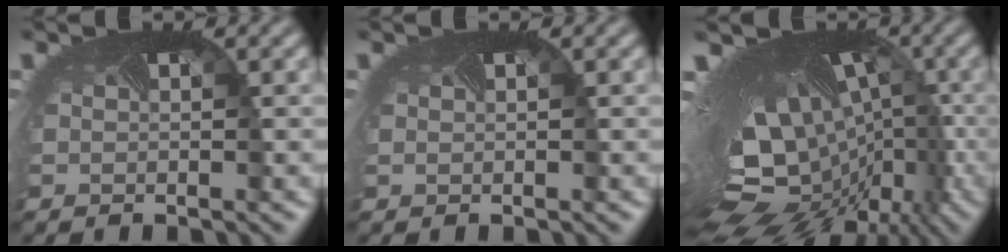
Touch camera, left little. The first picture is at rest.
{"total": 0.0}
{"total": 16.6, "force": [-3.3, 9.5, 13.2], "torque": [-0.190, -0.002, -0.018]}